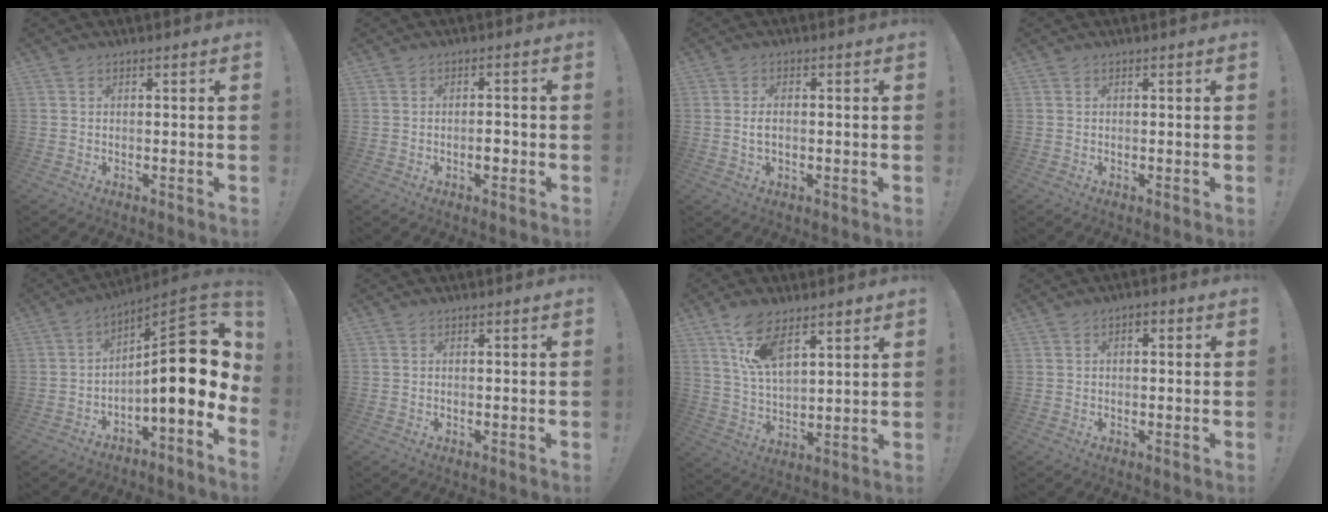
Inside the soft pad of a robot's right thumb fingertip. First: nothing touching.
{"total": 2.6, "force": [-0.9, 1.4, 2.0], "torque": [-0.015, 0.002, -0.017]}
{"total": 2.8, "force": [0.0, 1.6, 2.3], "torque": [-0.042, 0.002, -0.003]}
{"total": 0.0}
{"total": 19.3, "force": [0.6, 5.8, 18.4], "torque": [-0.264, -0.010, 0.008]}
{"total": 0.0}
{"total": 11.3, "force": [7.5, 4.9, 6.9], "torque": [-0.133, -0.027, 0.139]}
{"total": 1.5, "force": [-0.6, 1.0, 0.9], "torque": [-0.009, 0.005, -0.014]}